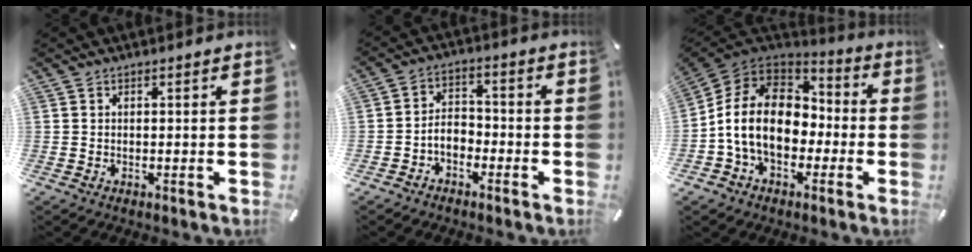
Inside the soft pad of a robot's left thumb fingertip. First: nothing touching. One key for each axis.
{"total": 5.0, "fx": -2.8, "fy": 3.5, "fz": 2.3, "tx": -0.044, "ty": 0.017, "tz": -0.053}
{"total": 15.5, "fx": -2.6, "fy": 11.8, "fz": 9.8, "tx": -0.211, "ty": 0.034, "tz": -0.045}